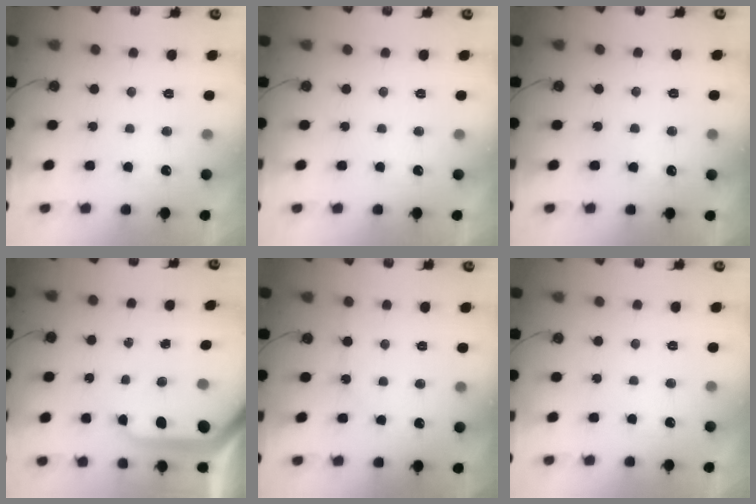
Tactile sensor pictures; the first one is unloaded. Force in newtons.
{"total": 0.0}
{"total": 2.7, "press": 2.7, "slide": 0.3}
{"total": 9.6, "press": 9.5, "slide": 1.1}
{"total": 1.7, "press": 1.6, "slide": 0.3}
{"total": 0.0}